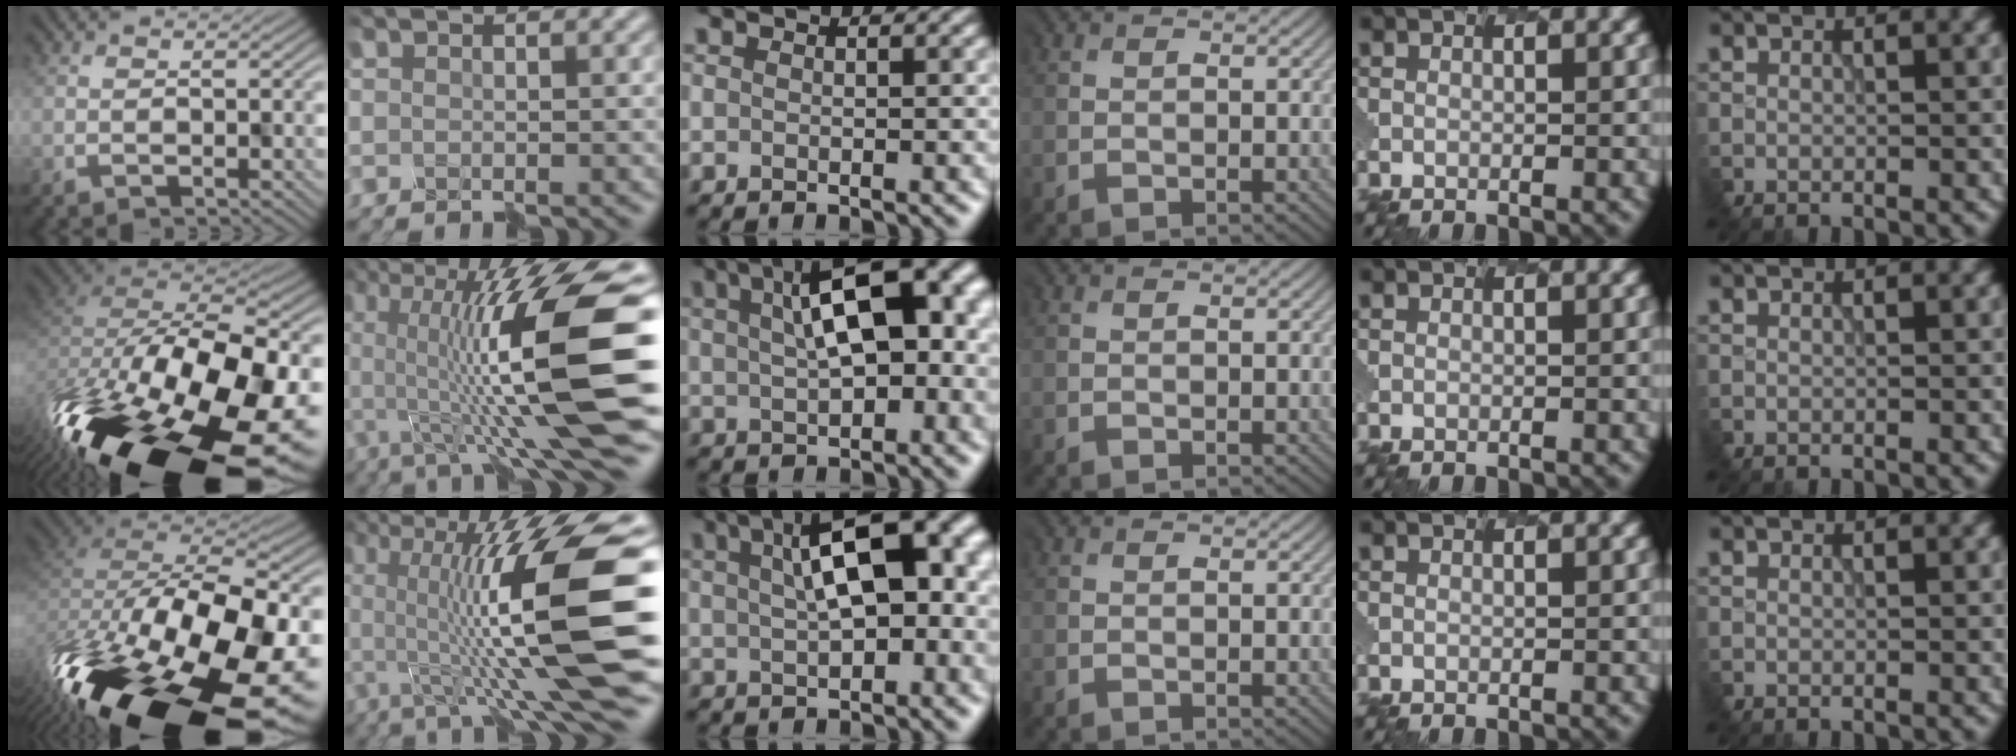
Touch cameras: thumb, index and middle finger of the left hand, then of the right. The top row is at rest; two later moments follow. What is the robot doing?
{"motion": "disassemble", "object": "hinged jar"}